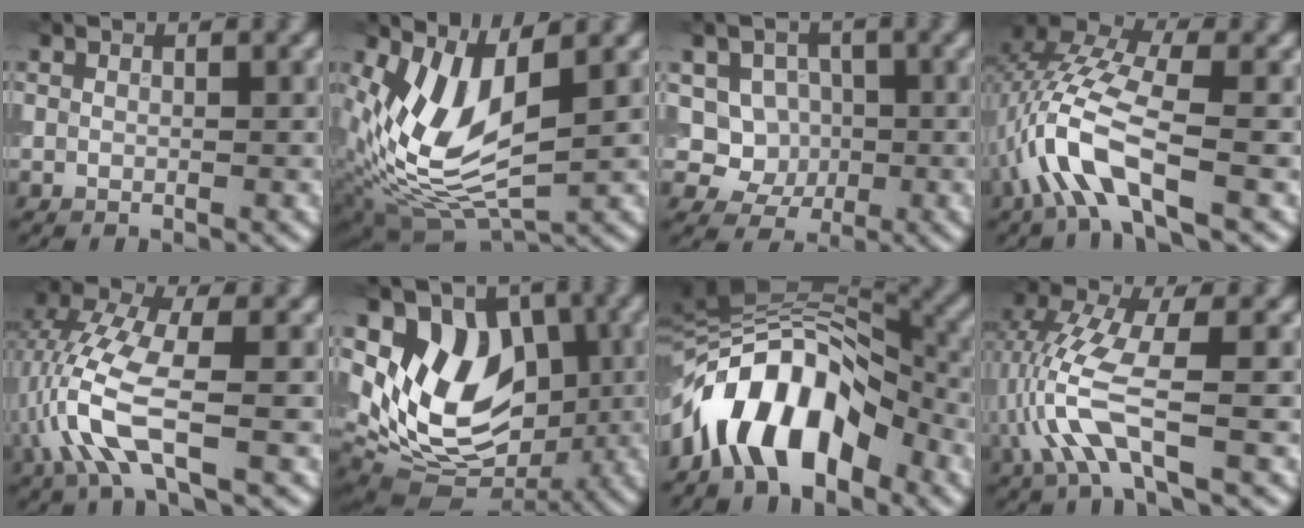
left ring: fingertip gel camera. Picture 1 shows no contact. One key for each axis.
{"total": 9.1, "fx": 1.5, "fy": 4.2, "fz": 7.9, "tx": -0.177, "ty": -0.012, "tz": 0.029}
{"total": 4.1, "fx": 0.1, "fy": 3.8, "fz": 1.6, "tx": -0.008, "ty": -0.002, "tz": -0.017}
{"total": 7.1, "fx": -2.3, "fy": 2.4, "fz": 6.2, "tx": -0.141, "ty": 0.014, "tz": -0.052}
{"total": 6.6, "fx": -1.4, "fy": 2.4, "fz": 6.0, "tx": -0.145, "ty": 0.006, "tz": -0.031}
{"total": 10.3, "fx": 1.6, "fy": 7.6, "fz": 6.8, "tx": -0.100, "ty": -0.007, "tz": 0.029}
{"total": 10.7, "fx": -5.2, "fy": 5.3, "fz": 7.7, "tx": -0.120, "ty": 0.022, "tz": -0.099}
{"total": 6.2, "fx": -1.3, "fy": 1.8, "fz": 5.8, "tx": -0.143, "ty": 0.005, "tz": -0.026}